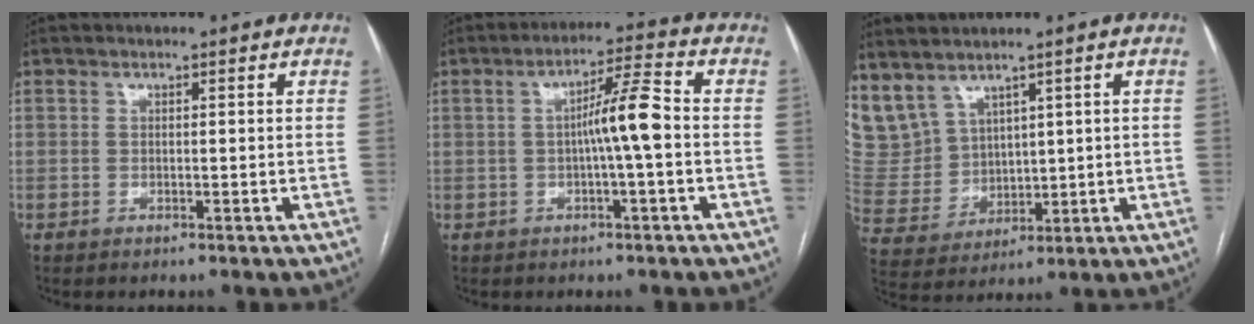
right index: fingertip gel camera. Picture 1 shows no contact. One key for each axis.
{"total": 6.6, "fx": -0.5, "fy": 0.0, "fz": 6.6, "tx": -0.112, "ty": 0.016, "tz": -0.008}
{"total": 9.9, "fx": 6.8, "fy": 6.6, "fz": 2.7, "tx": -0.081, "ty": 0.023, "tz": 0.168}